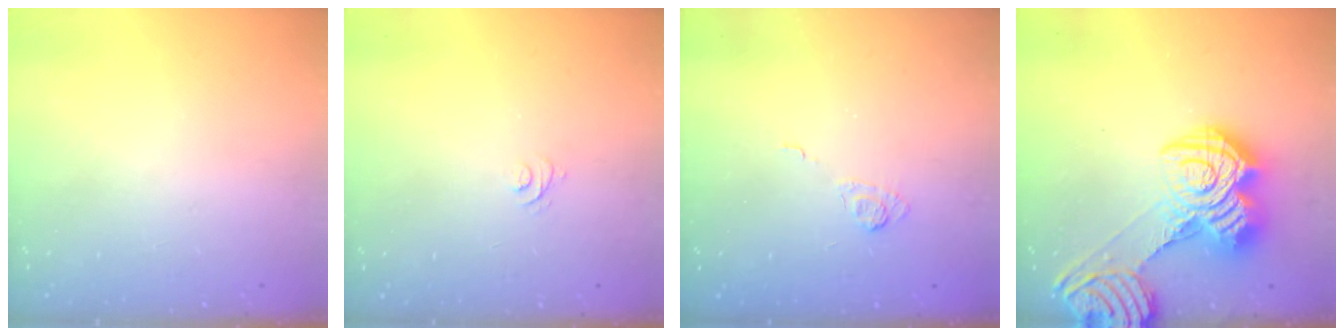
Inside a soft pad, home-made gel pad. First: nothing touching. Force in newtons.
{"total": 4.0, "press": 4.0, "slide": 0.3}
{"total": 3.7, "press": 3.4, "slide": 1.5}
{"total": 21.0, "press": 20.9, "slide": 1.4}